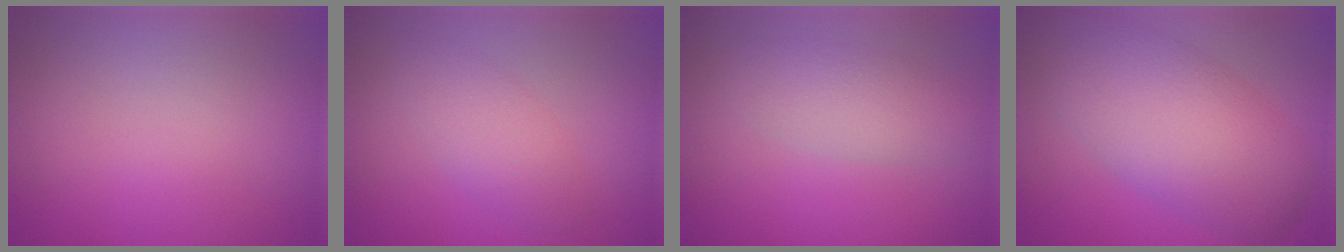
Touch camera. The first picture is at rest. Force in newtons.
{"total": 2.8, "press": 2.8, "slide": 0.2}
{"total": 3.0, "press": 3.0, "slide": 0.2}
{"total": 8.1, "press": 8.1, "slide": 0.4}